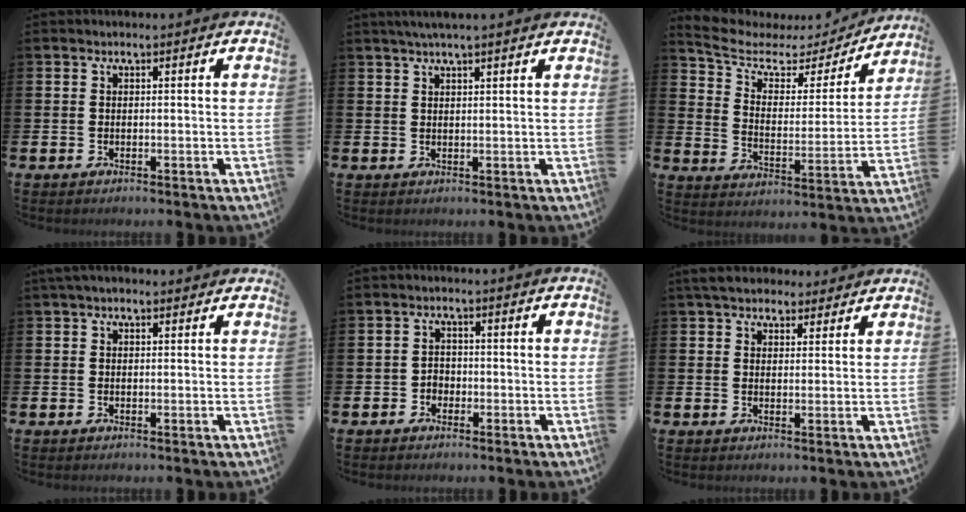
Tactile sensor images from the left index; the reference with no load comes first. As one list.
[{"total": 2.5, "force": [2.1, -0.1, 1.3], "torque": [-0.023, -0.001, 0.038]}, {"total": 6.8, "force": [5.5, 3.2, 2.6], "torque": [-0.083, -0.038, 0.086]}, {"total": 1.6, "force": [1.3, 0.6, 0.6], "torque": [0.000, 0.002, 0.020]}, {"total": 1.8, "force": [-0.9, 1.5, 0.4], "torque": [-0.003, 0.002, -0.022]}, {"total": 5.1, "force": [4.6, 2.0, 0.9], "torque": [-0.028, -0.014, 0.086]}]